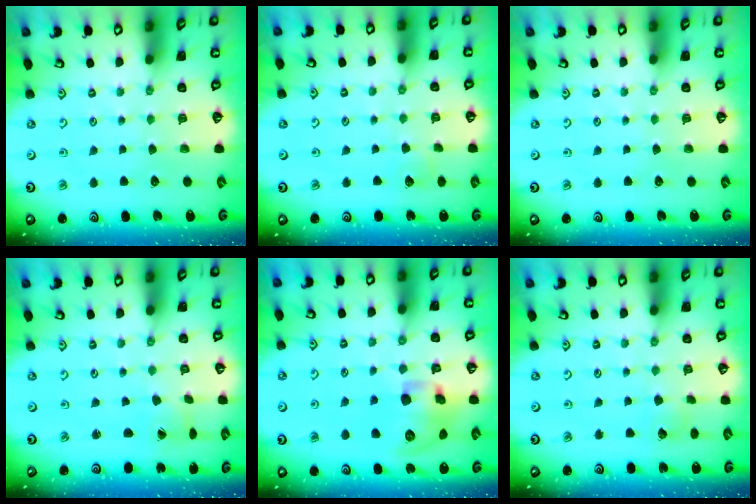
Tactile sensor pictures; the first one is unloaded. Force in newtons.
{"total": 3.9, "press": 3.8, "slide": 0.5}
{"total": 0.0}
{"total": 1.3, "press": 1.3, "slide": 0.0}
{"total": 12.9, "press": 12.7, "slide": 2.2}
{"total": 3.6, "press": 3.6, "slide": 0.4}